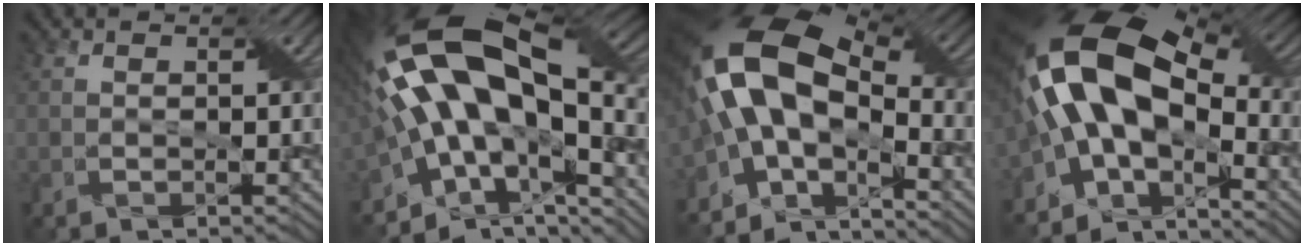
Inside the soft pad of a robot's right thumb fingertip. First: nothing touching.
{"total": 19.1, "force": [-0.7, 10.0, 16.3], "torque": [-0.306, -0.007, -0.014]}
{"total": 16.0, "force": [-1.8, 8.7, 13.4], "torque": [-0.260, 0.011, -0.040]}
{"total": 17.5, "force": [-1.2, 9.7, 14.5], "torque": [-0.274, -0.002, -0.021]}